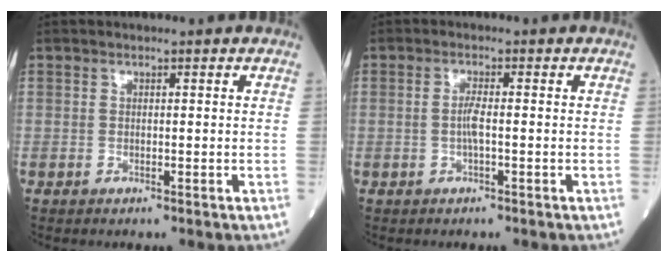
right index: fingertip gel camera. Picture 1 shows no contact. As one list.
[{"total": 2.0, "force": [-0.3, 0.1, 2.0], "torque": [-0.042, 0.000, -0.007]}]